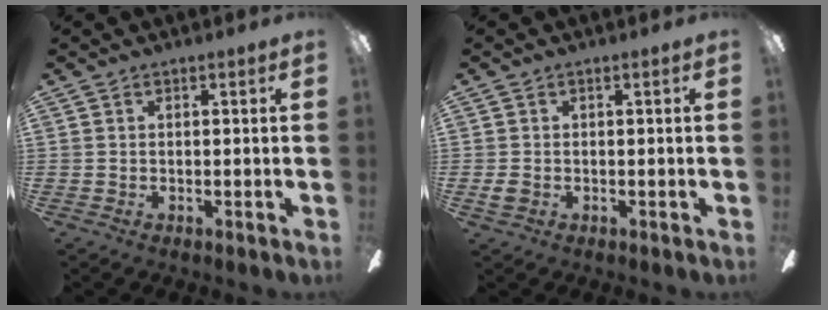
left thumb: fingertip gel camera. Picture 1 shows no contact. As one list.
[{"total": 1.6, "force": [-0.6, 1.0, 1.0], "torque": [-0.025, 0.000, -0.012]}]